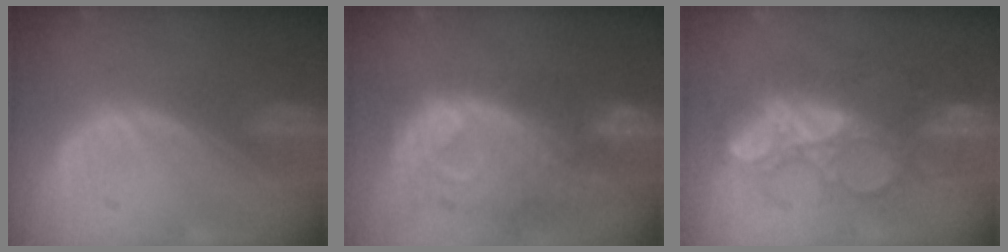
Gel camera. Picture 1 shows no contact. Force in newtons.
{"total": 11.7, "press": 10.1, "slide": 5.9}
{"total": 9.2, "press": 8.8, "slide": 2.5}